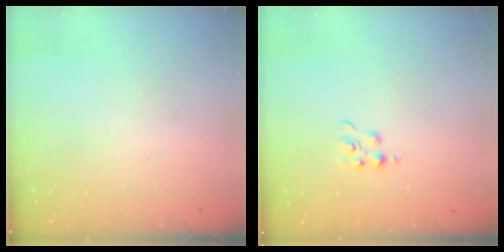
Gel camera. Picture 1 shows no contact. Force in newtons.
{"total": 2.3, "press": 2.3, "slide": 0.5}